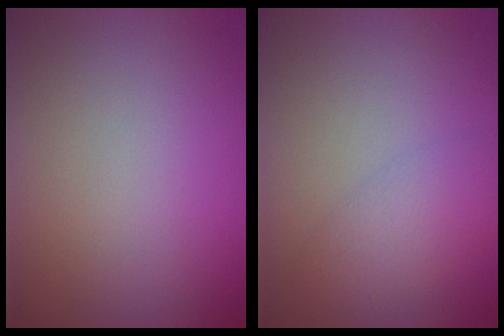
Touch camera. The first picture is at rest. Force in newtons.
{"total": 2.7, "press": 2.7, "slide": 0.2}